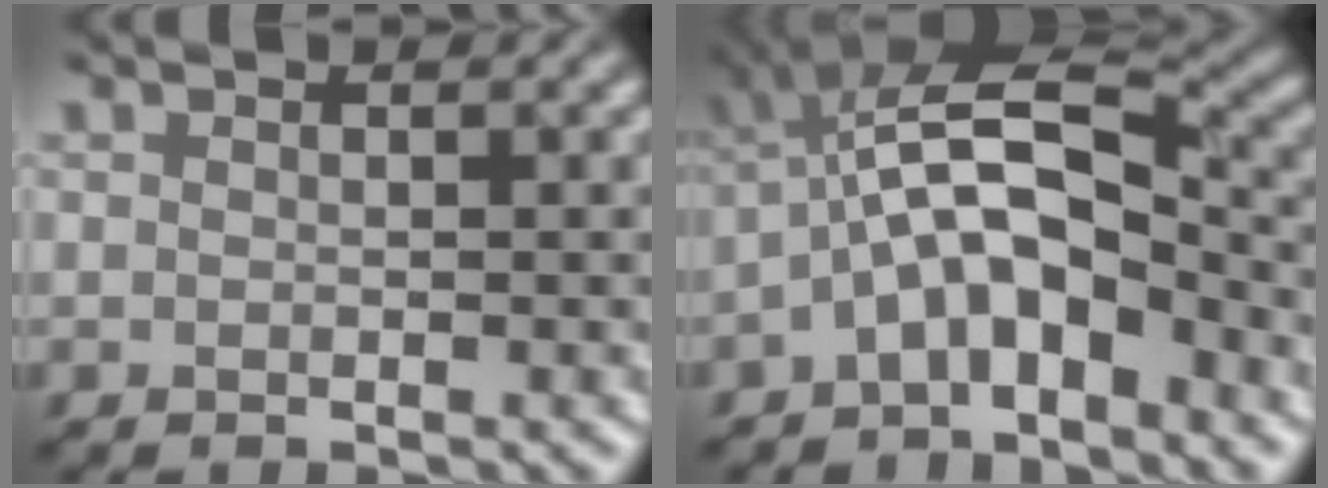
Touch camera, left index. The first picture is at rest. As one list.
[{"total": 7.9, "force": [-2.6, 3.4, 6.7], "torque": [-0.120, 0.019, -0.056]}]